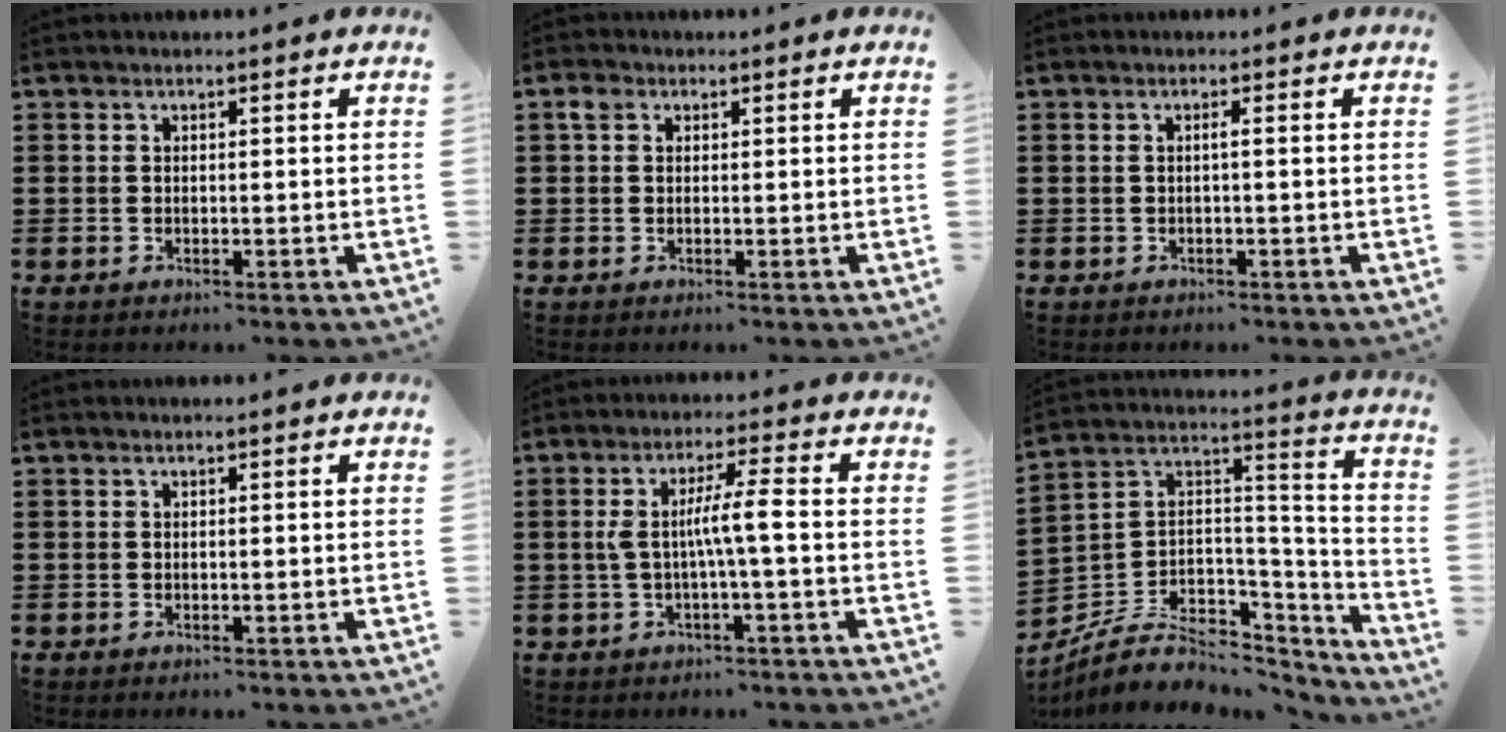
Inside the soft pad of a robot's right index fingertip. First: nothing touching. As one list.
[{"total": 1.6, "force": [0.5, 1.3, 0.8], "torque": [-0.020, 0.007, 0.009]}, {"total": 0.8, "force": [-0.2, -0.2, 0.8], "torque": [-0.015, -0.003, -0.004]}, {"total": 0.0}, {"total": 6.0, "force": [-0.3, 0.2, 6.0], "torque": [-0.119, -0.003, -0.015]}, {"total": 7.9, "force": [-4.0, 5.7, 3.7], "torque": [-0.090, 0.000, -0.071]}]